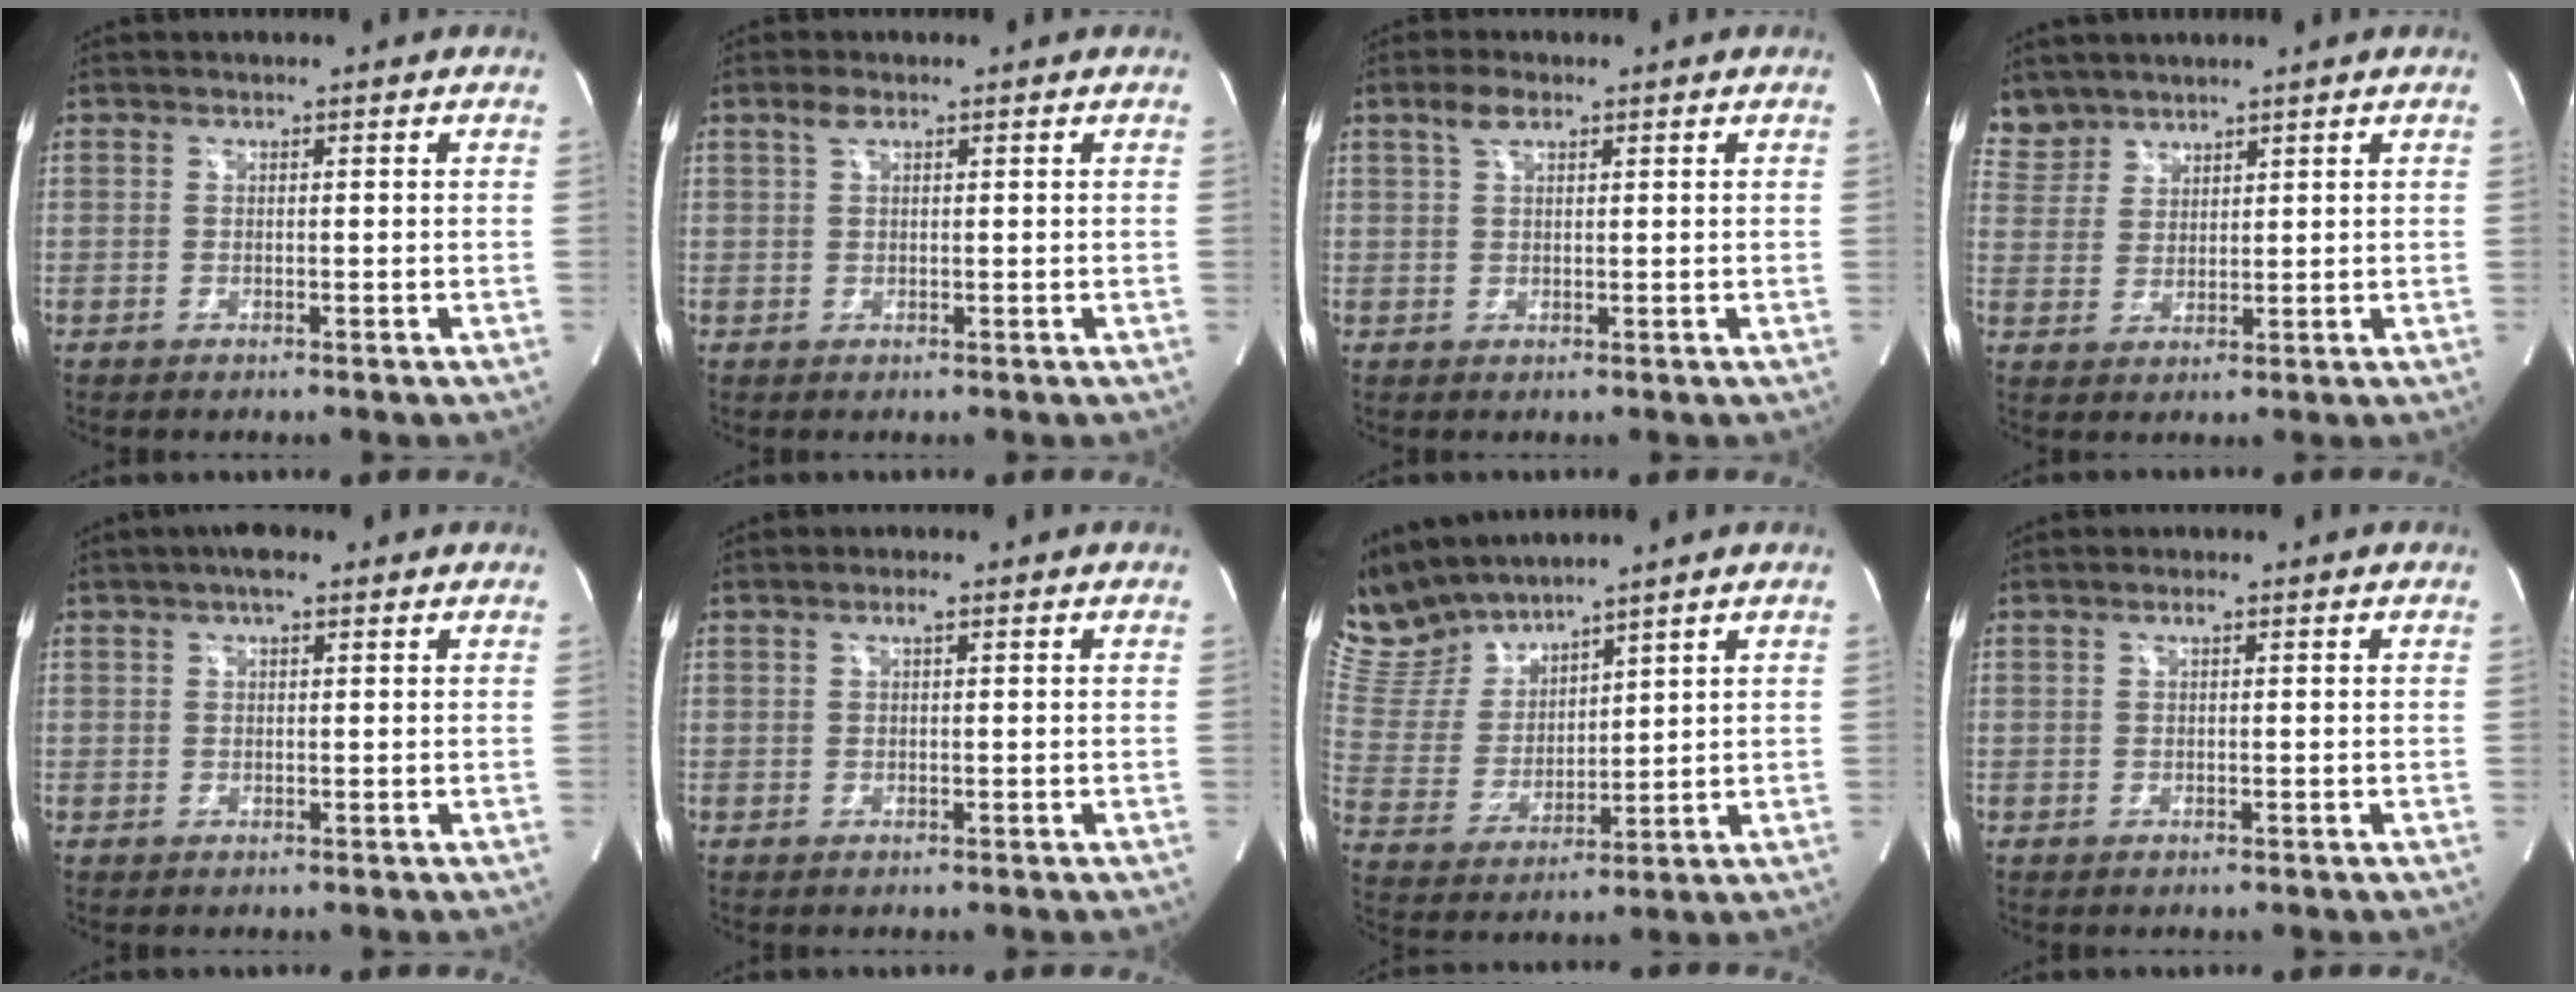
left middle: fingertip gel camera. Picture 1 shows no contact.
{"total": 1.6, "force": [1.0, 0.6, 1.1], "torque": [-0.027, 0.008, 0.021]}
{"total": 2.7, "force": [1.7, 1.1, 1.8], "torque": [-0.043, 0.009, 0.036]}
{"total": 4.8, "force": [4.3, 2.1, -0.3], "torque": [0.006, 0.007, 0.096]}
{"total": 2.9, "force": [1.9, 1.2, 1.9], "torque": [-0.032, 0.012, 0.029]}
{"total": 1.2, "force": [0.6, 0.2, 1.0], "torque": [-0.022, 0.001, 0.009]}
{"total": 11.0, "force": [10.5, 1.9, 2.4], "torque": [-0.073, 0.013, 0.230]}
{"total": 0.7, "force": [0.4, 0.1, 0.6], "torque": [-0.014, 0.001, 0.005]}